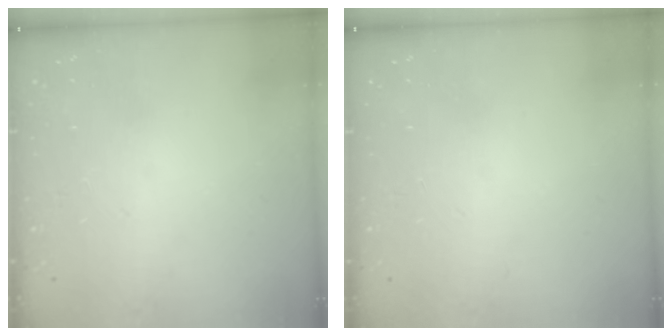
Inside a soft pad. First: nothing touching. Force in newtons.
{"total": 0.0}